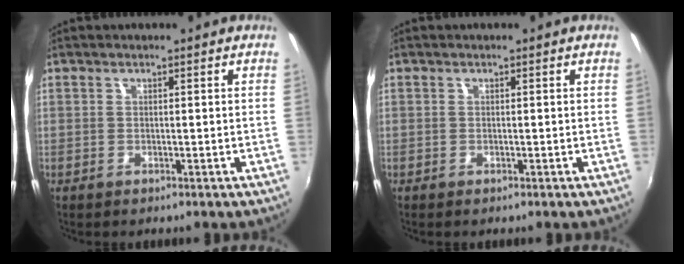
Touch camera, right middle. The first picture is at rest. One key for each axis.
{"total": 0.0}